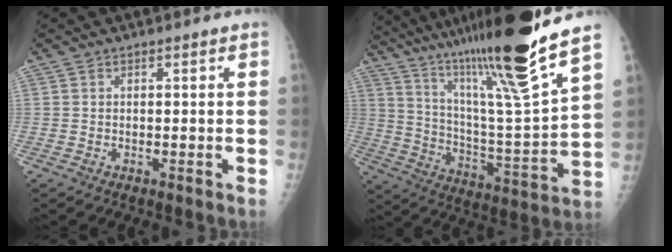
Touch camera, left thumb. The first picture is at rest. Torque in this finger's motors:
{"motor_torque": [3.56, 1.45, 1.47, -1.31, 0.44]}